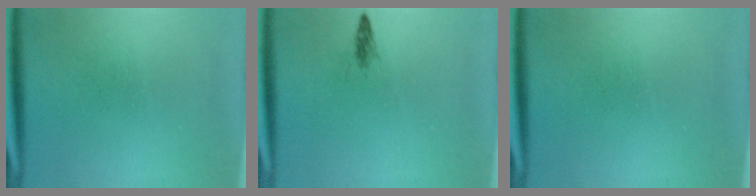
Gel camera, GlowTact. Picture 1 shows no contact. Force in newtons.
{"total": 1.0}
{"total": 0.0}